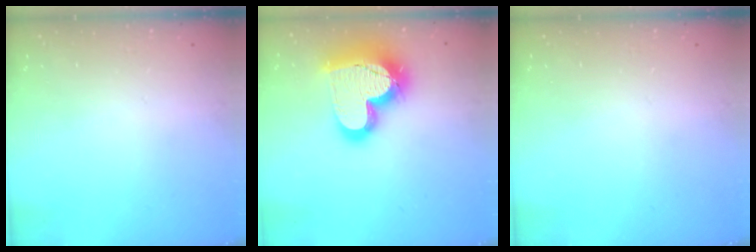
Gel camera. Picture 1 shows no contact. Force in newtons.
{"total": 23.1, "press": 23.0, "slide": 1.8}
{"total": 0.0}